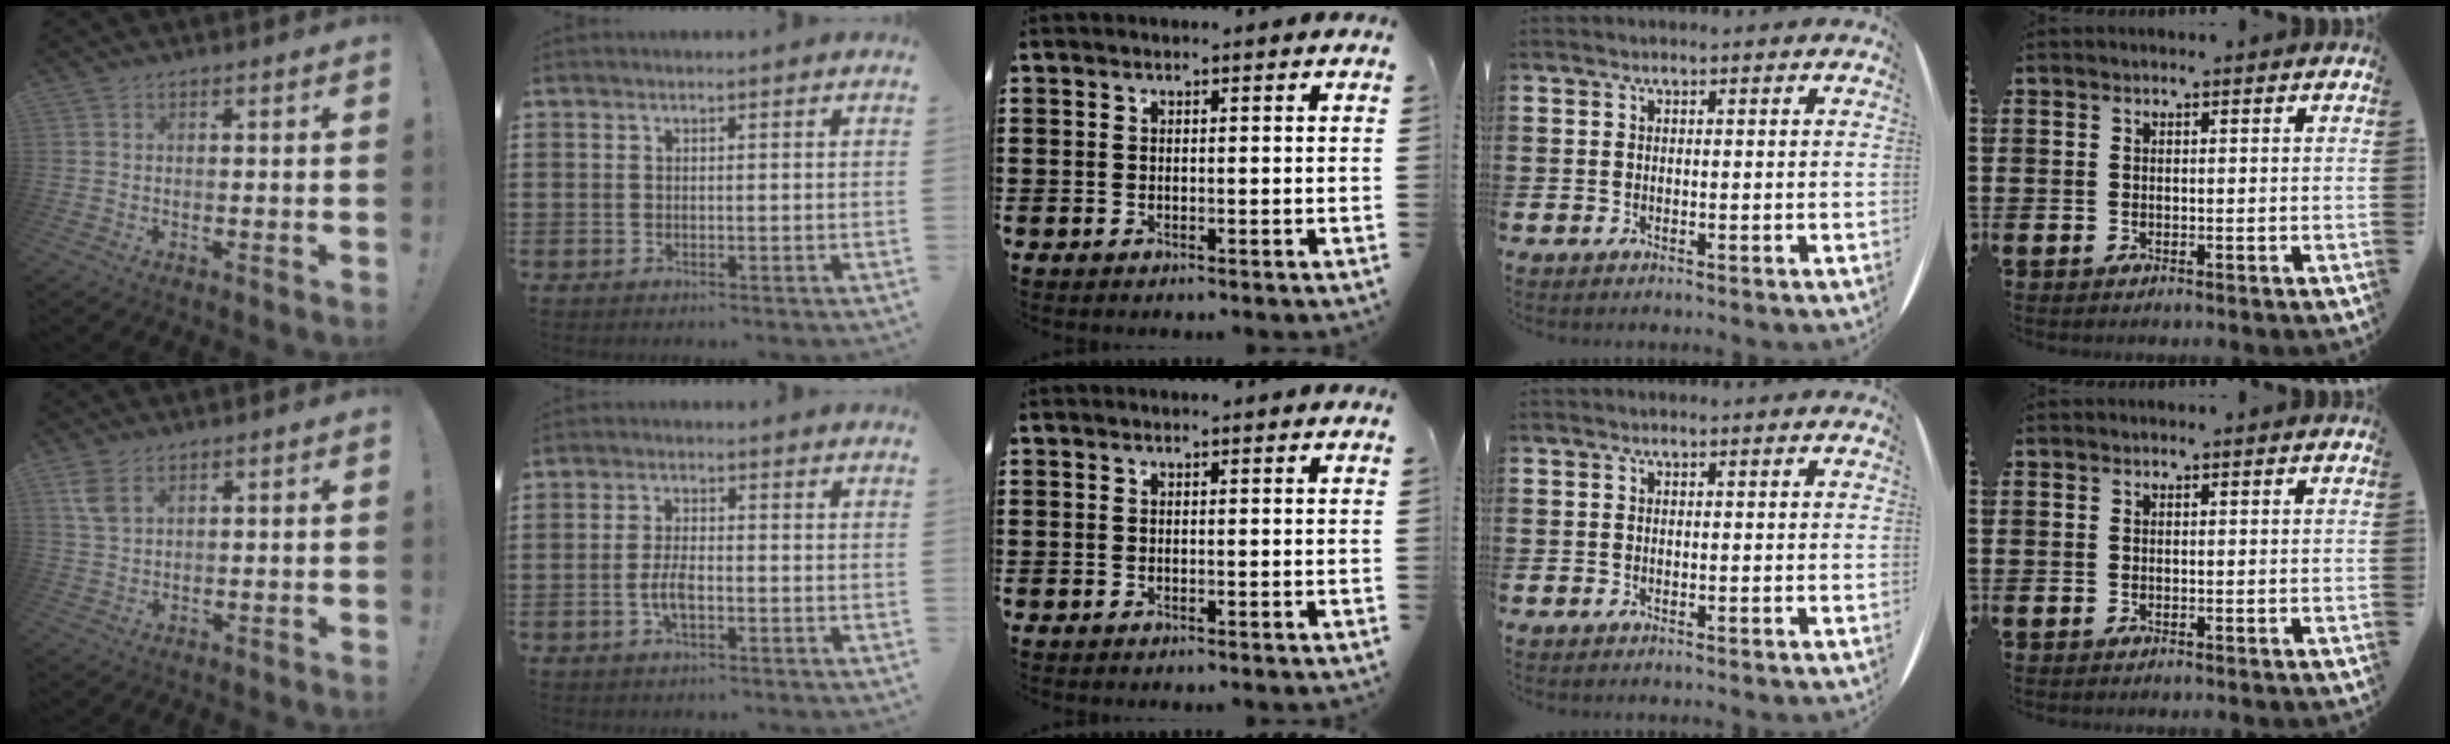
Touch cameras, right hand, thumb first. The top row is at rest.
{"thumb": {"total": 5.2, "force": [2.8, 2.9, 3.3], "torque": [-0.060, -0.009, 0.054]}, "index": {"total": 3.9, "force": [-1.1, 1.5, 3.5], "torque": [-0.084, -0.002, -0.025]}}